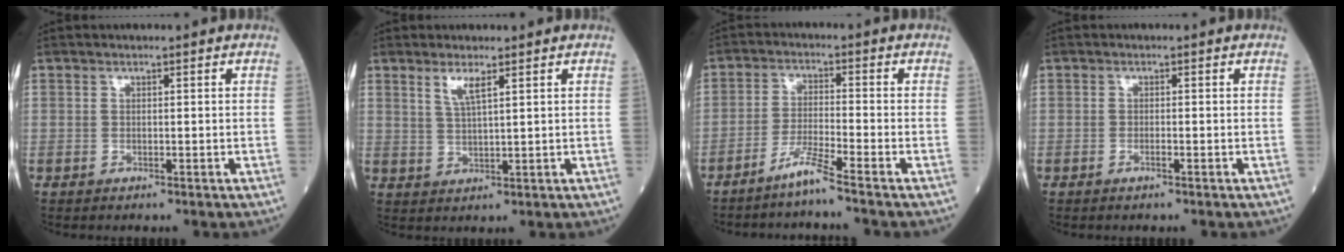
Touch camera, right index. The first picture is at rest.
{"total": 3.2, "force": [1.8, 0.2, 2.6], "torque": [-0.055, -0.004, 0.038]}
{"total": 4.7, "force": [-3.8, -1.2, 2.5], "torque": [-0.054, -0.018, -0.081]}
{"total": 0.8, "force": [-0.5, -0.1, 0.6], "torque": [-0.010, 0.000, -0.011]}